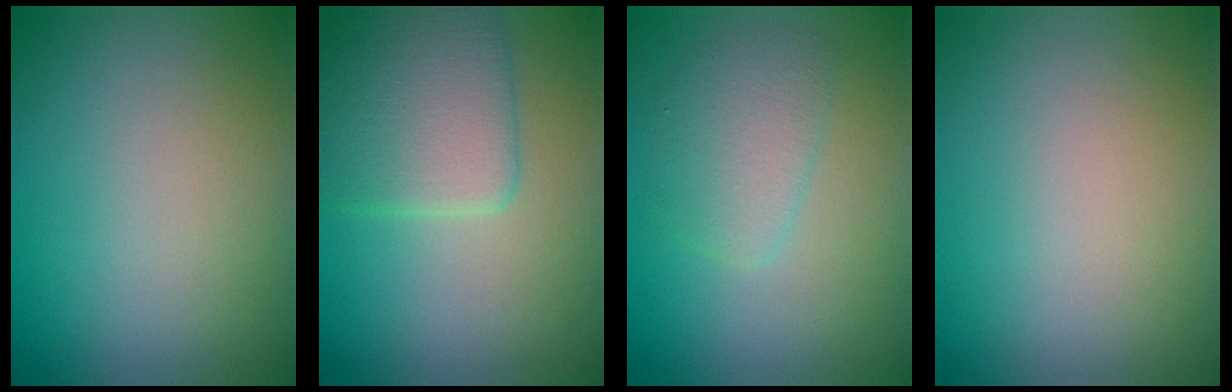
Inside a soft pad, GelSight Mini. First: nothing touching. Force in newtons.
{"total": 5.3, "press": 5.3, "slide": 0.3}
{"total": 2.9, "press": 2.9, "slide": 0.1}
{"total": 0.0}